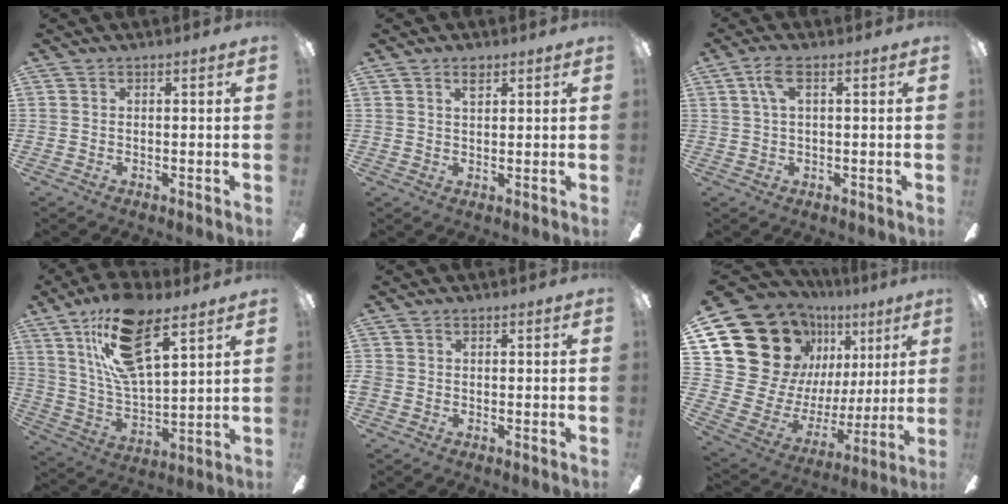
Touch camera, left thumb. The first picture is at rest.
{"total": 2.8, "force": [1.8, 1.3, 1.7], "torque": [-0.022, -0.004, 0.028]}
{"total": 5.1, "force": [1.8, 1.9, 4.3], "torque": [-0.090, 0.009, 0.030]}
{"total": 19.9, "force": [11.4, 7.9, 14.2], "torque": [-0.271, -0.038, 0.193]}
{"total": 1.0, "force": [-0.3, 0.9, 0.3], "torque": [-0.005, 0.006, -0.007]}
{"total": 23.2, "force": [12.3, 16.9, 10.0], "torque": [-0.197, -0.085, 0.261]}